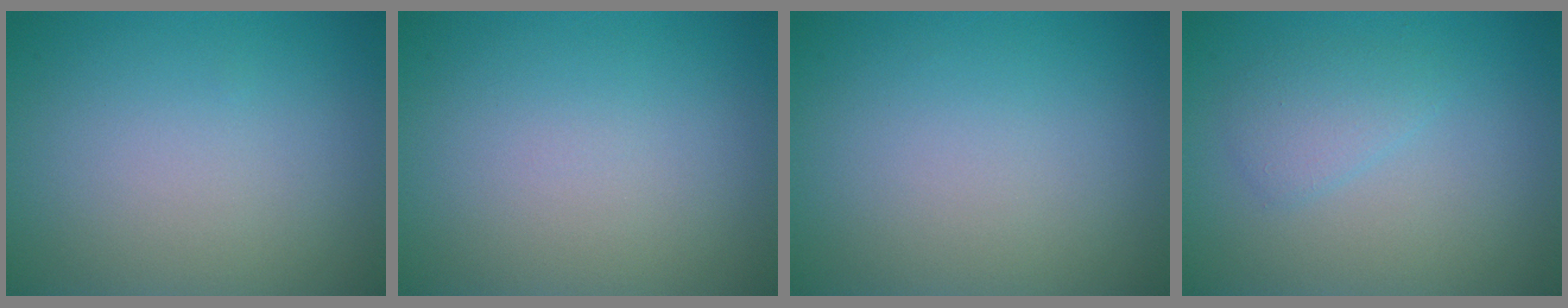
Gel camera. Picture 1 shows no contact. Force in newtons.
{"total": 0.0}
{"total": 0.0}
{"total": 1.7, "press": 1.7, "slide": 0.1}